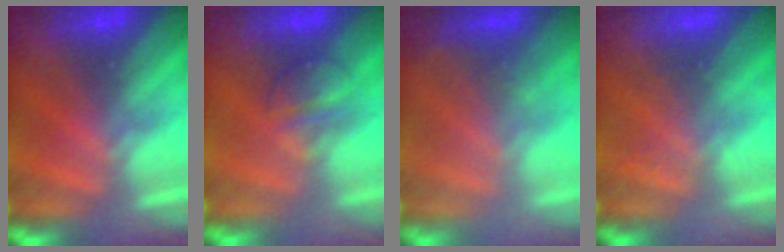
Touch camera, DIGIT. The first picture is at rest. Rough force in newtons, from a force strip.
{"total": 2.4}
{"total": 2.2}
{"total": 2.2}